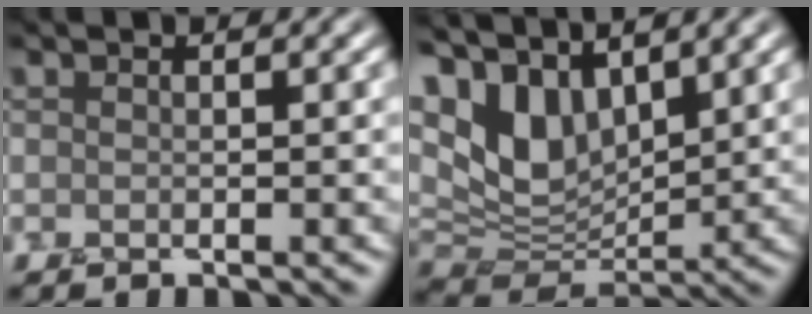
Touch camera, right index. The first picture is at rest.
{"total": 7.7, "force": [4.2, 3.9, 5.1], "torque": [-0.119, 0.003, 0.076]}